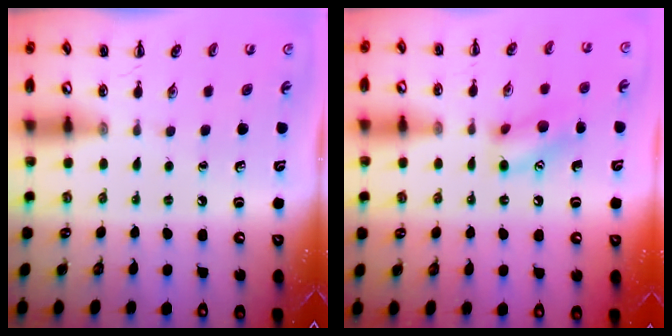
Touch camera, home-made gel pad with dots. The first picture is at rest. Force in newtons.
{"total": 11.0, "press": 10.9, "slide": 1.1}